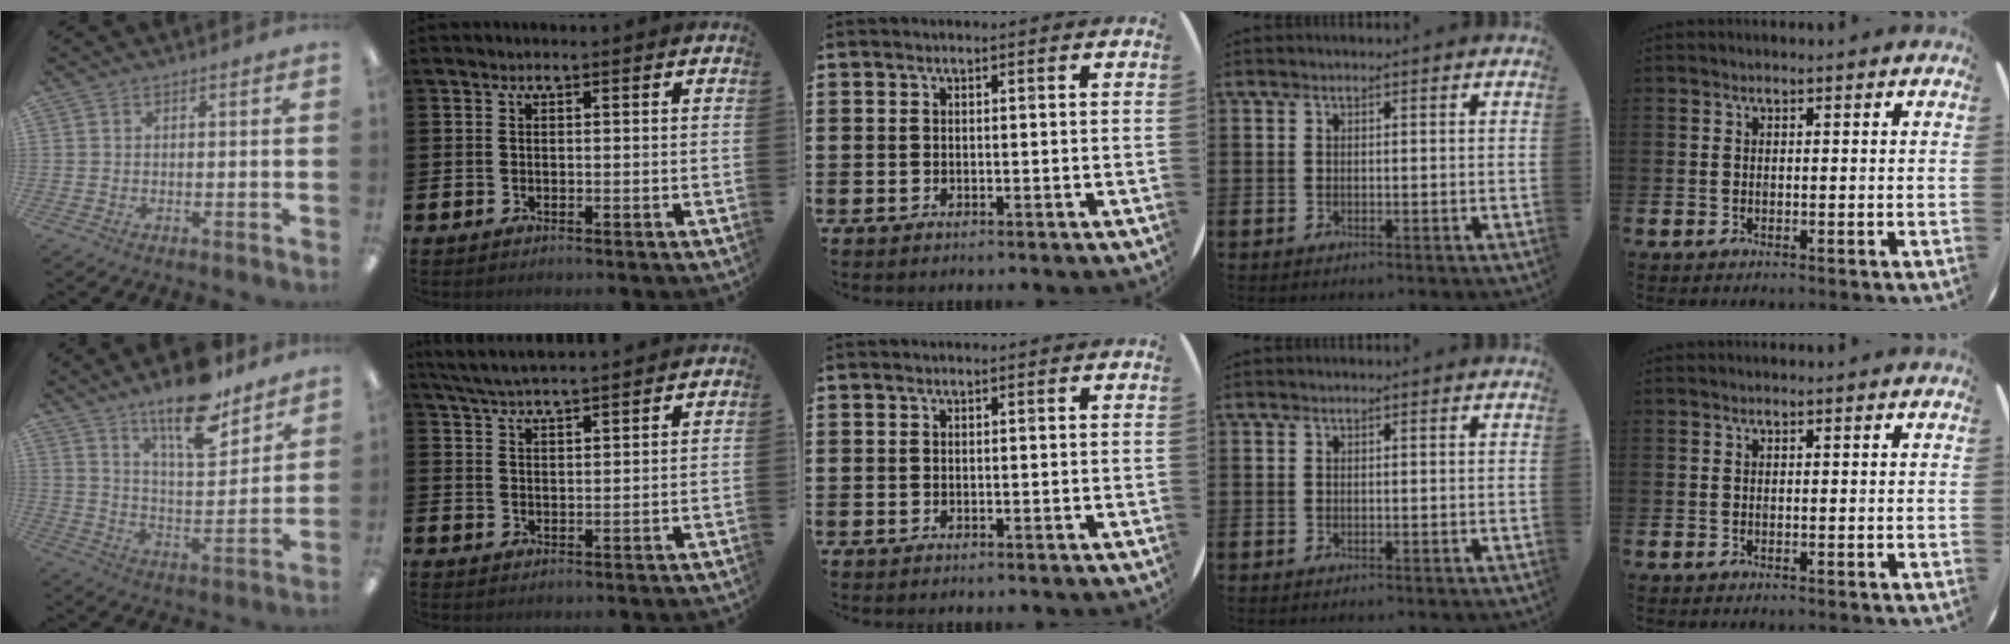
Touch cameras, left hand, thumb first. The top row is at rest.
{"thumb": {"total": 16.3, "force": [12.2, 5.4, 9.4], "torque": [-0.142, -0.074, 0.204]}, "index": {"total": 4.8, "force": [4.7, 0.1, 1.2], "torque": [-0.036, -0.018, 0.084]}}